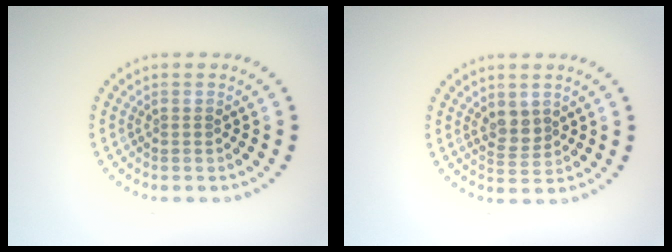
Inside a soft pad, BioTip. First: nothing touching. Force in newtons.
{"total": 1.9, "press": 1.8, "slide": 0.8}